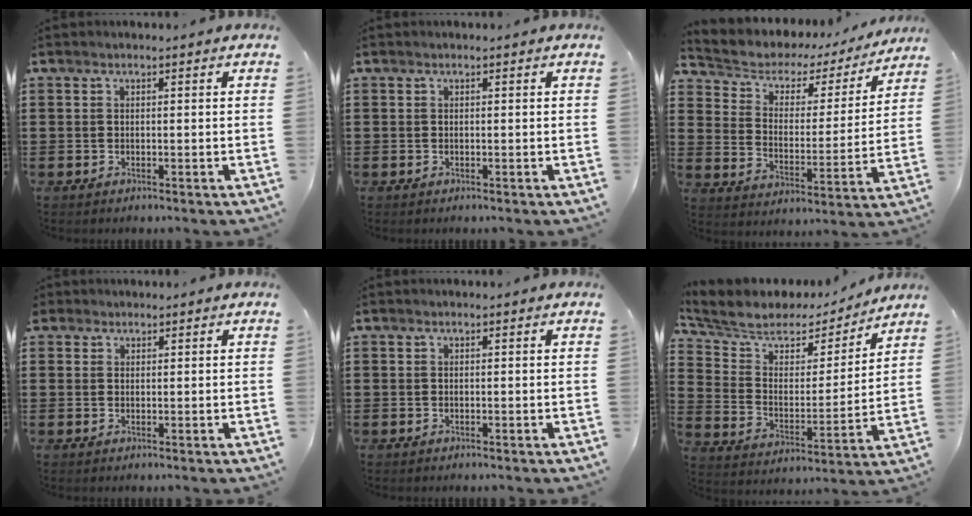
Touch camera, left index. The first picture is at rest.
{"total": 0.0}
{"total": 4.0, "force": [3.1, 2.5, 0.9], "torque": [-0.043, -0.022, 0.043]}
{"total": 1.3, "force": [1.1, 0.8, 0.0], "torque": [-0.005, 0.005, 0.022]}
{"total": 0.0}
{"total": 6.4, "force": [5.5, 2.8, 1.7], "torque": [-0.069, -0.033, 0.093]}